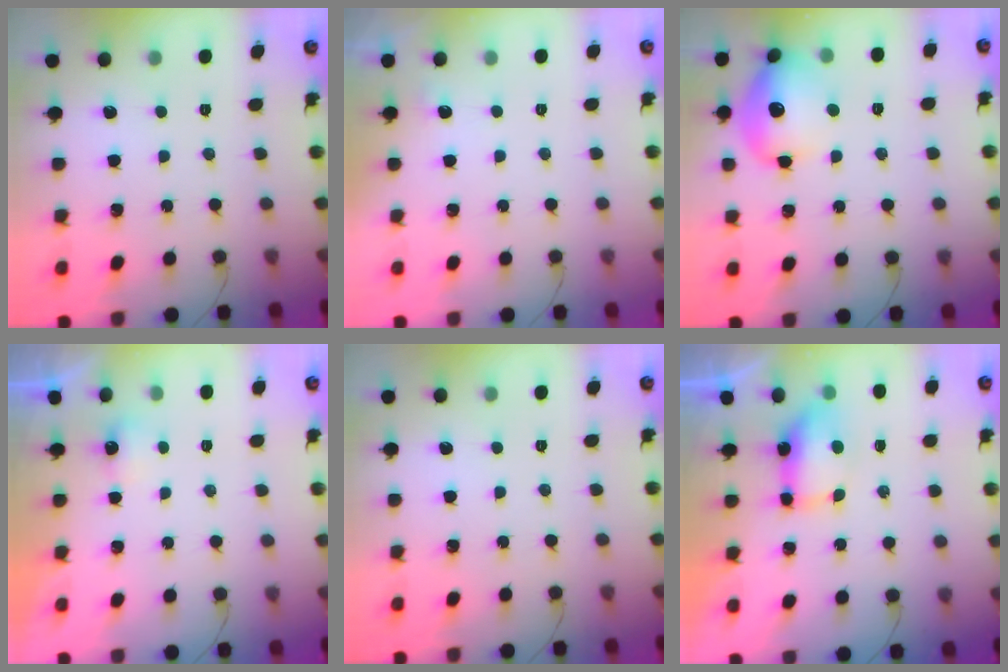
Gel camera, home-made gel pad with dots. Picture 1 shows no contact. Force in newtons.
{"total": 11.6, "press": 2.8, "slide": 11.2}
{"total": 16.6, "press": 16.5, "slide": 1.7}
{"total": 2.4, "press": 2.3, "slide": 0.6}
{"total": 0.0}
{"total": 11.7, "press": 8.5, "slide": 8.1}